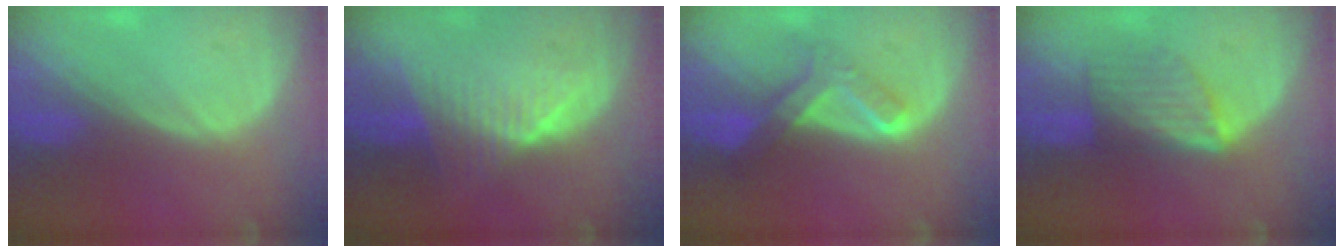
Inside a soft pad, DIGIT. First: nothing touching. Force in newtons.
{"total": 7.9, "press": 7.0, "slide": 3.6}
{"total": 6.7, "press": 5.8, "slide": 3.4}
{"total": 6.0, "press": 5.9, "slide": 1.1}